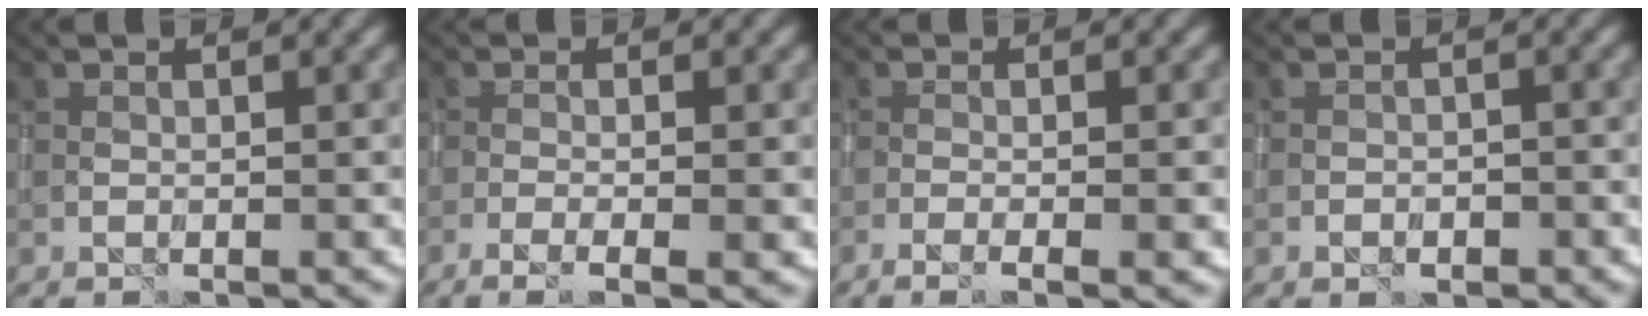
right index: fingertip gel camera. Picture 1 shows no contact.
{"total": 4.4, "force": [-1.7, 1.3, 3.9], "torque": [-0.059, -0.004, -0.033]}
{"total": 4.4, "force": [-1.6, 1.3, 3.9], "torque": [-0.048, 0.001, -0.029]}
{"total": 1.4, "force": [-0.8, 0.9, 0.8], "torque": [-0.013, 0.000, -0.013]}